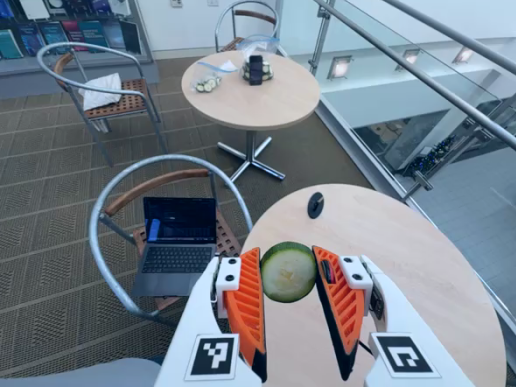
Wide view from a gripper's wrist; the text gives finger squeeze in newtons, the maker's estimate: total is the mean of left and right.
{"total": 8.6, "left": 9.2, "right": 8.0}